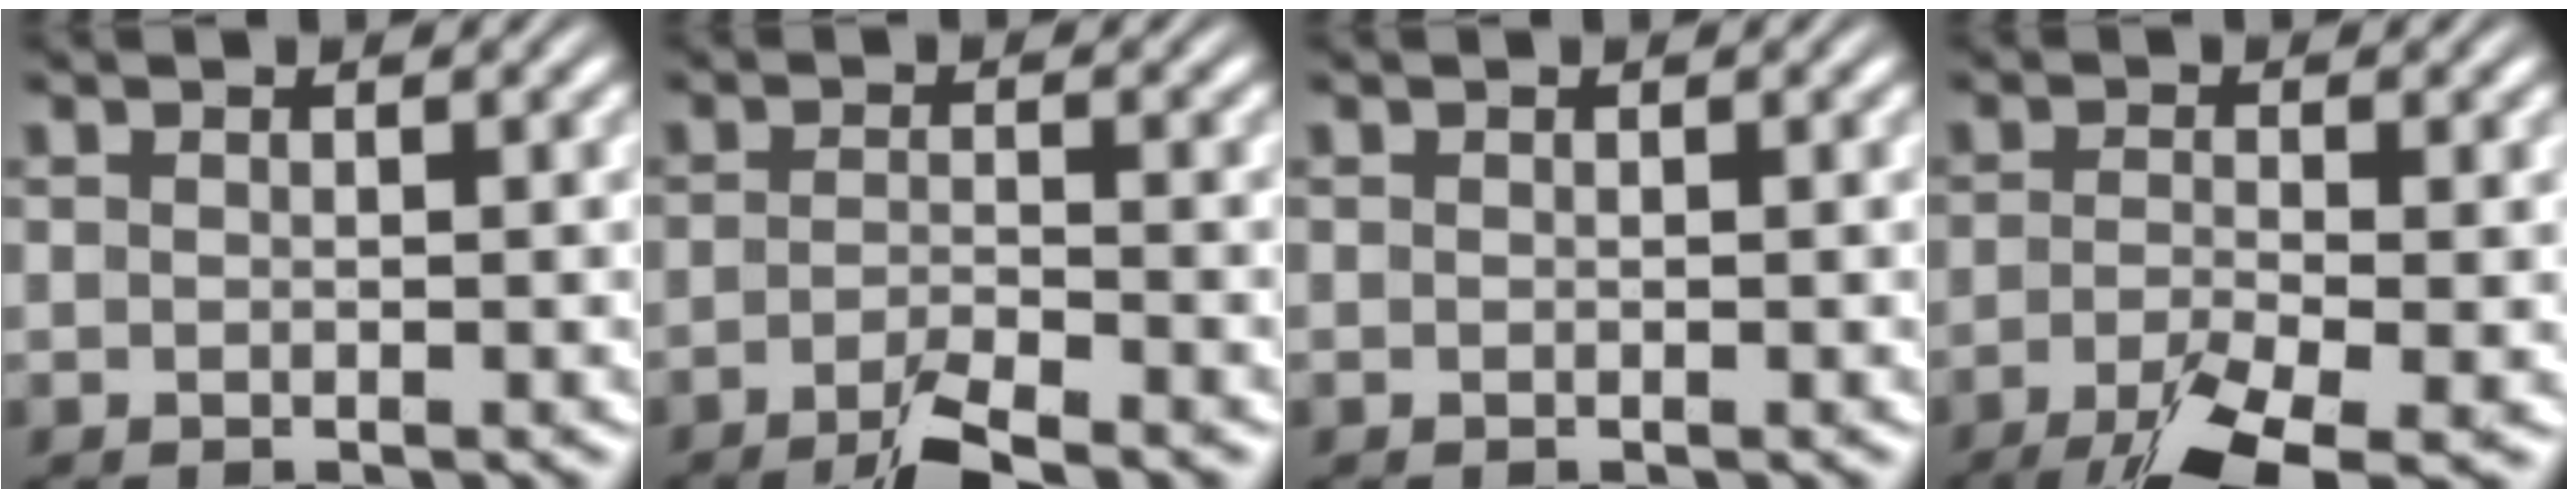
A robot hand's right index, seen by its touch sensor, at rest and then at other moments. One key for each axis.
{"total": 4.3, "fx": -3.7, "fy": 0.4, "fz": 2.1, "tx": -0.034, "ty": -0.015, "tz": -0.057}
{"total": 0.0}
{"total": 6.8, "fx": -4.5, "fy": 1.9, "fz": 4.7, "tx": -0.085, "ty": -0.030, "tz": -0.056}